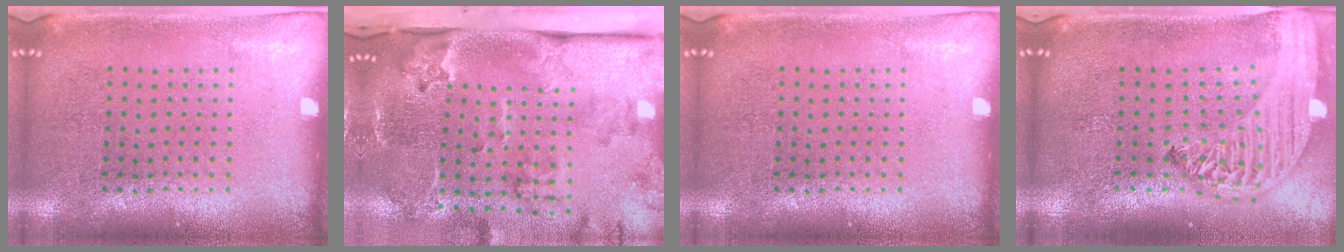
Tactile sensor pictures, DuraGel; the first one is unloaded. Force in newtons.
{"total": 4.0, "press": 2.7, "slide": 2.9}
{"total": 0.0}
{"total": 3.2, "press": 2.5, "slide": 2.0}